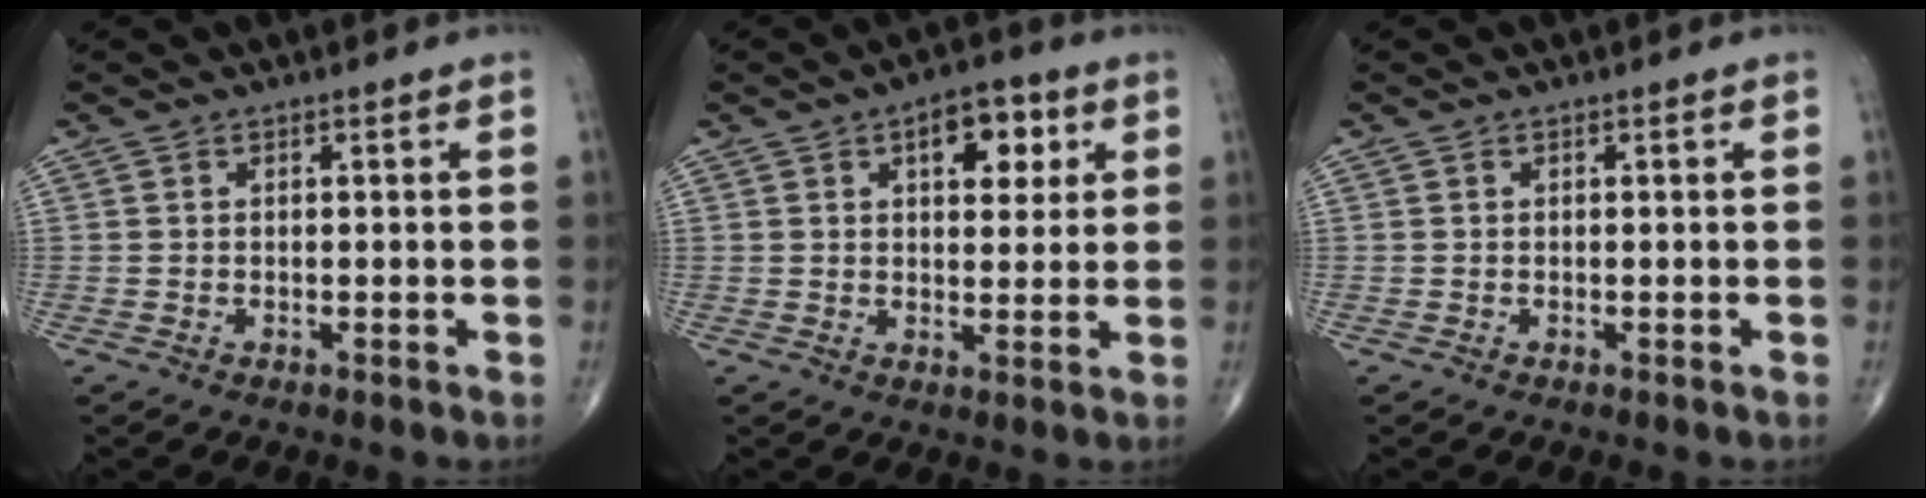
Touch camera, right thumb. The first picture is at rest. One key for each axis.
{"total": 8.8, "fx": 3.4, "fy": 4.9, "fz": 6.4, "tx": -0.054, "ty": -0.006, "tz": 0.041}
{"total": 0.0}